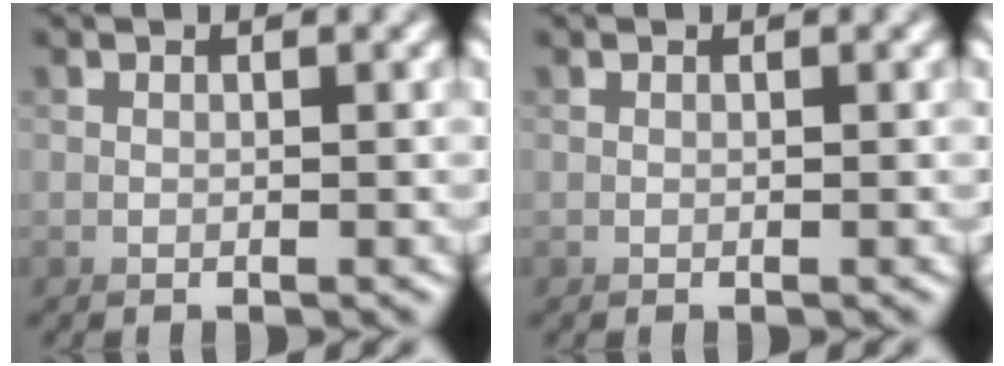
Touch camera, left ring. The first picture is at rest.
{"total": 0.0}